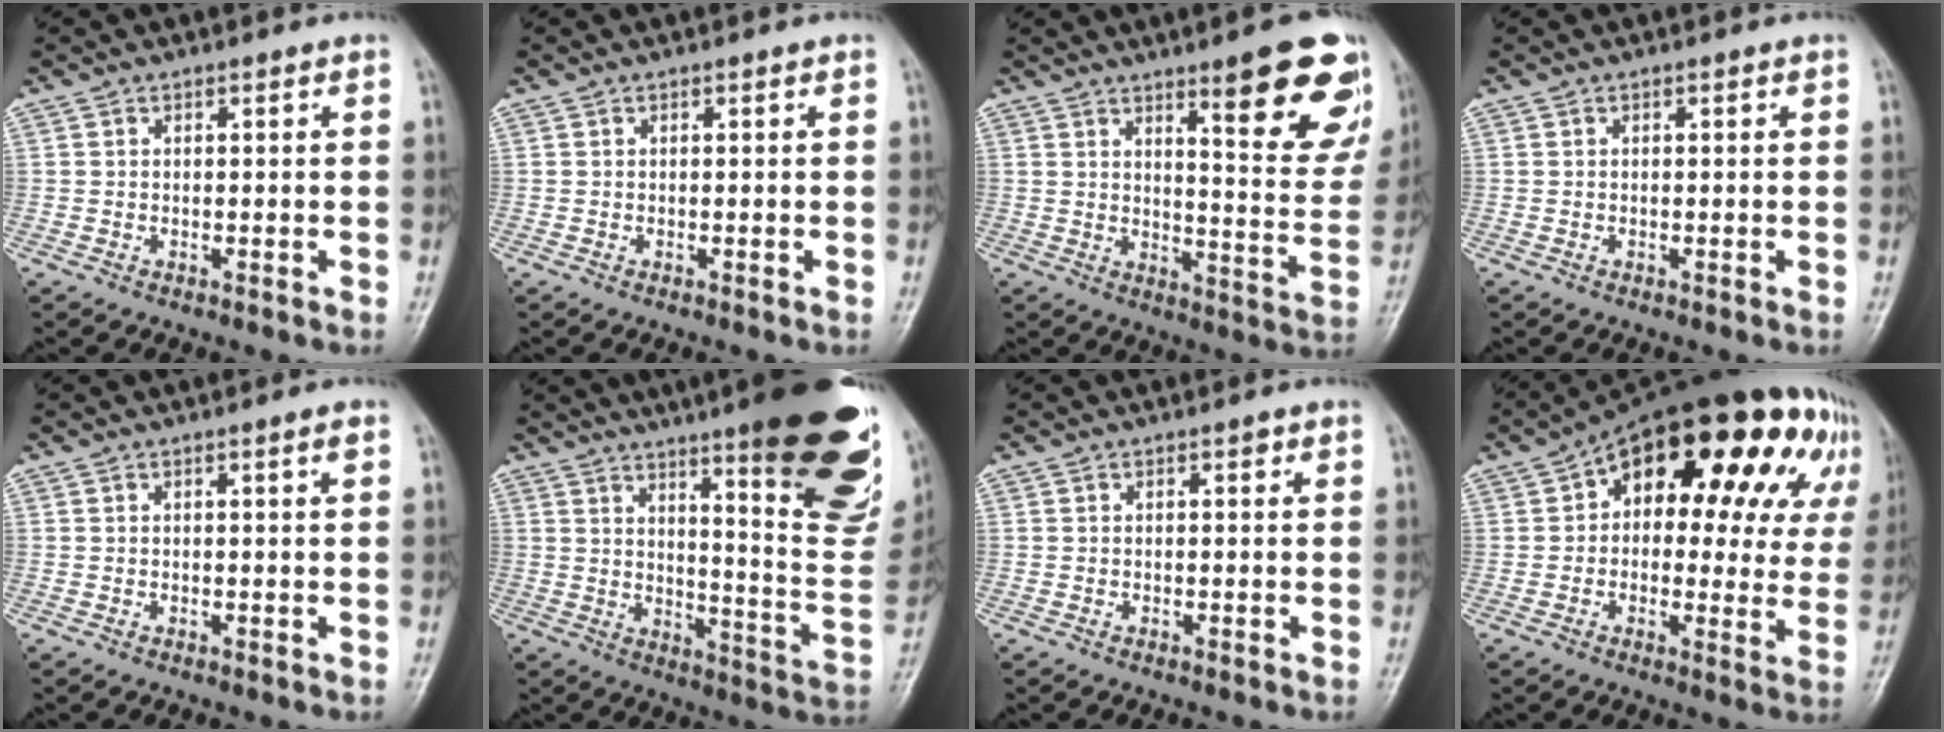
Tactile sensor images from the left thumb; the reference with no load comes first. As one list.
[{"total": 0.0}, {"total": 17.0, "force": [9.6, 4.0, 13.4], "torque": [-0.124, -0.056, 0.130]}, {"total": 0.0}, {"total": 1.0, "force": [0.4, 0.0, 0.9], "torque": [-0.016, -0.001, 0.007]}, {"total": 28.2, "force": [16.4, 5.9, 22.2], "torque": [-0.230, -0.072, 0.224]}, {"total": 0.6, "force": [0.3, 0.2, 0.4], "torque": [-0.005, -0.001, 0.003]}, {"total": 24.4, "force": [9.0, 13.2, 18.4], "torque": [-0.204, 0.036, 0.120]}]